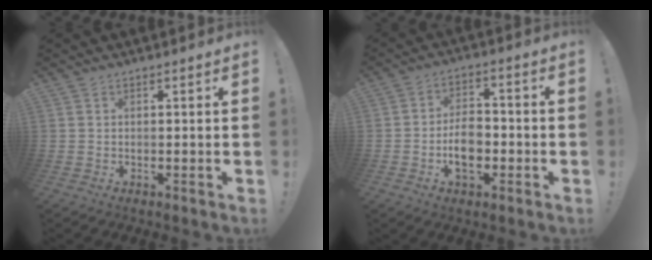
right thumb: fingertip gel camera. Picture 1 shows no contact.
{"total": 8.9, "force": [-2.4, 5.8, 6.3], "torque": [-0.100, 0.005, -0.043]}